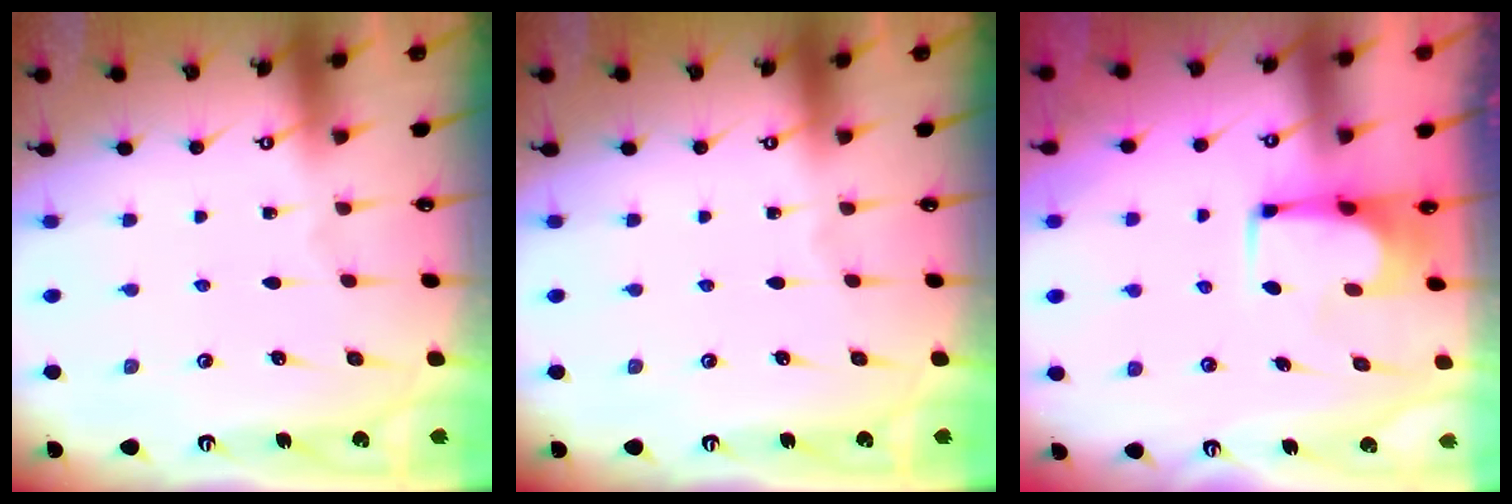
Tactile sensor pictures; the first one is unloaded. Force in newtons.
{"total": 0.0}
{"total": 1.5, "press": 1.5, "slide": 0.2}